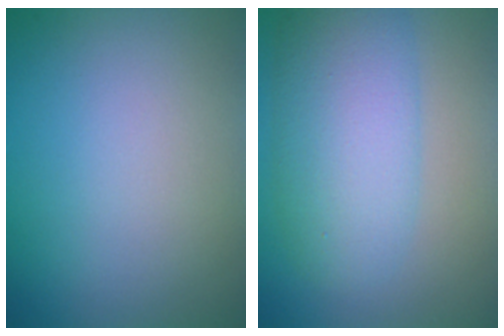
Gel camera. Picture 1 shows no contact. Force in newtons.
{"total": 6.9, "press": 6.8, "slide": 0.3}